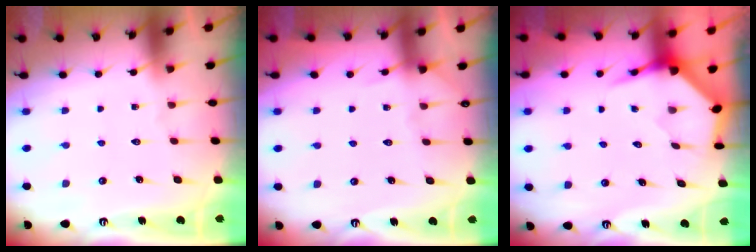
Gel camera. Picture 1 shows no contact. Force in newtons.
{"total": 2.2, "press": 2.2, "slide": 0.2}
{"total": 4.0, "press": 3.9, "slide": 0.5}